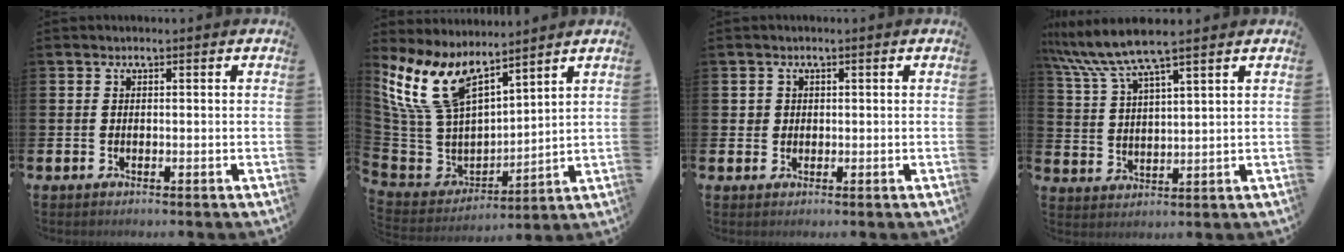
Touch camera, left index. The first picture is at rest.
{"total": 11.2, "force": [8.5, 5.0, 5.3], "torque": [-0.154, -0.055, 0.160]}
{"total": 1.4, "force": [0.6, 1.3, 0.0], "torque": [0.007, 0.004, 0.009]}
{"total": 7.6, "force": [6.7, 0.5, 3.7], "torque": [-0.097, -0.022, 0.119]}